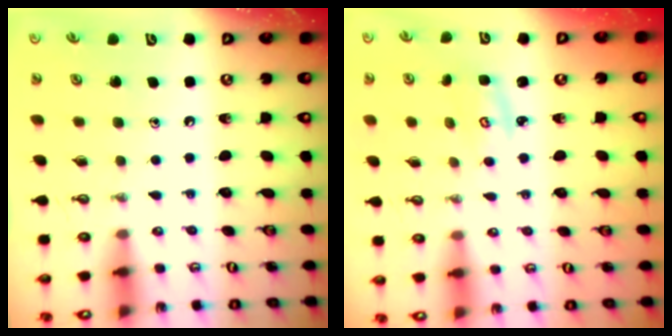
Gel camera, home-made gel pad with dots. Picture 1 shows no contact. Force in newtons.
{"total": 2.6, "press": 2.5, "slide": 0.3}